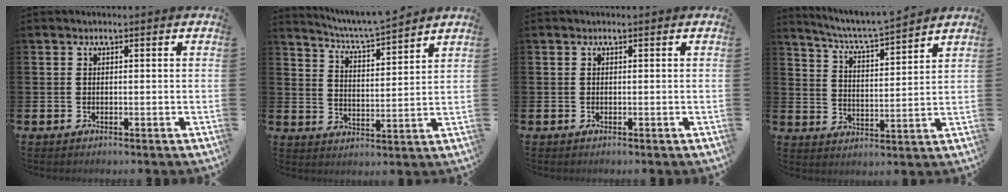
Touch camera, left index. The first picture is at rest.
{"total": 5.6, "force": [5.5, -0.4, 1.0], "torque": [-0.040, -0.041, 0.094]}
{"total": 0.0}
{"total": 5.7, "force": [5.5, -0.3, 1.4], "torque": [-0.049, -0.045, 0.092]}